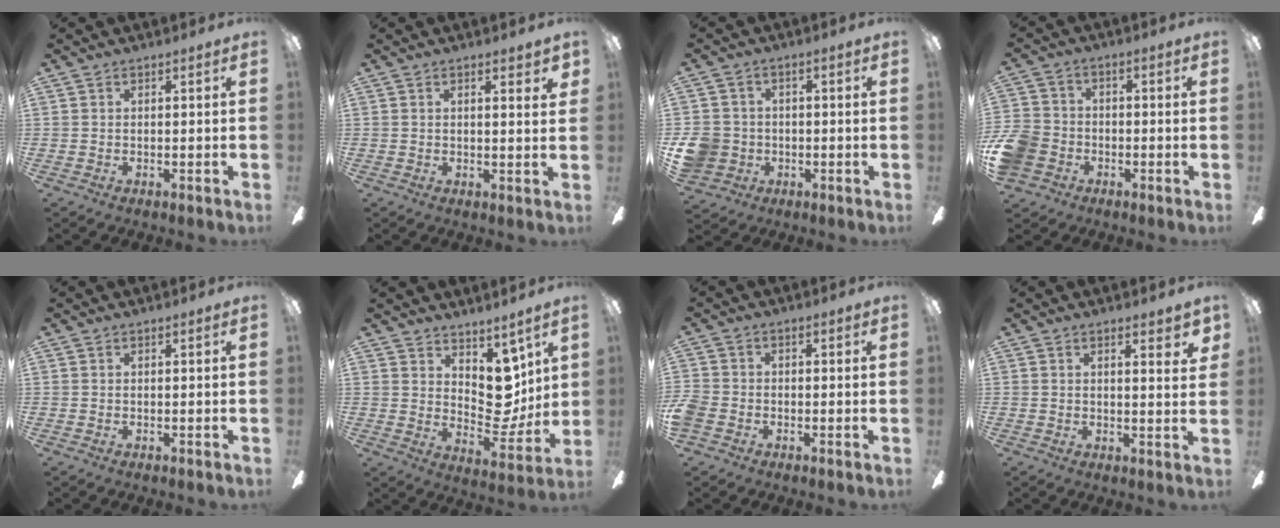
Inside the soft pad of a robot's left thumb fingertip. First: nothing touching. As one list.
[{"total": 2.4, "force": [1.2, 0.3, 2.0], "torque": [-0.034, -0.003, 0.019]}, {"total": 8.4, "force": [-1.8, 7.7, 2.8], "torque": [-0.080, 0.024, -0.030]}, {"total": 9.0, "force": [-3.7, 7.3, 3.7], "torque": [-0.097, 0.037, -0.069]}, {"total": 0.0}, {"total": 11.0, "force": [5.3, 7.5, 5.9], "torque": [-0.060, -0.056, 0.107]}, {"total": 3.9, "force": [-1.8, 3.0, 1.6], "torque": [-0.030, 0.015, -0.032]}, {"total": 3.5, "force": [1.8, 0.7, 2.9], "torque": [-0.036, -0.008, 0.026]}]